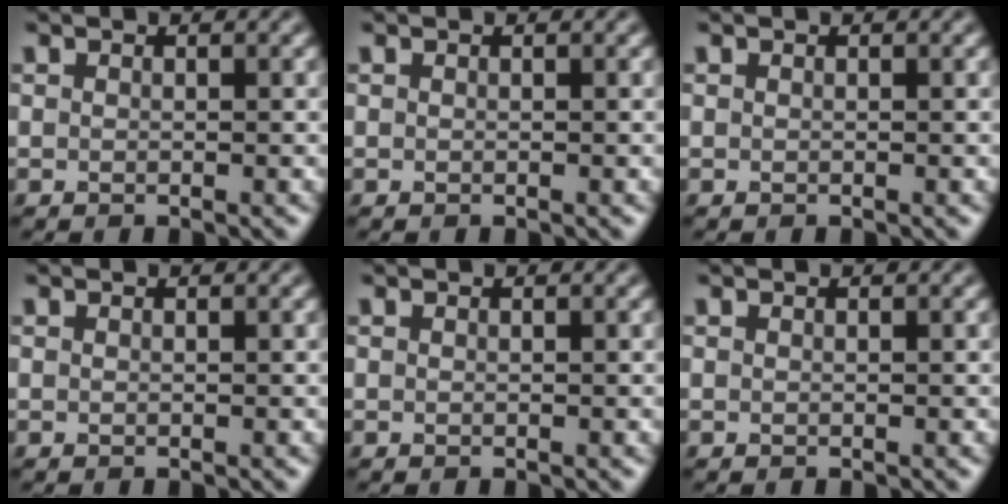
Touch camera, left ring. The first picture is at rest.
{"total": 0.0}
{"total": 0.0}
{"total": 0.0}
{"total": 0.0}
{"total": 0.0}